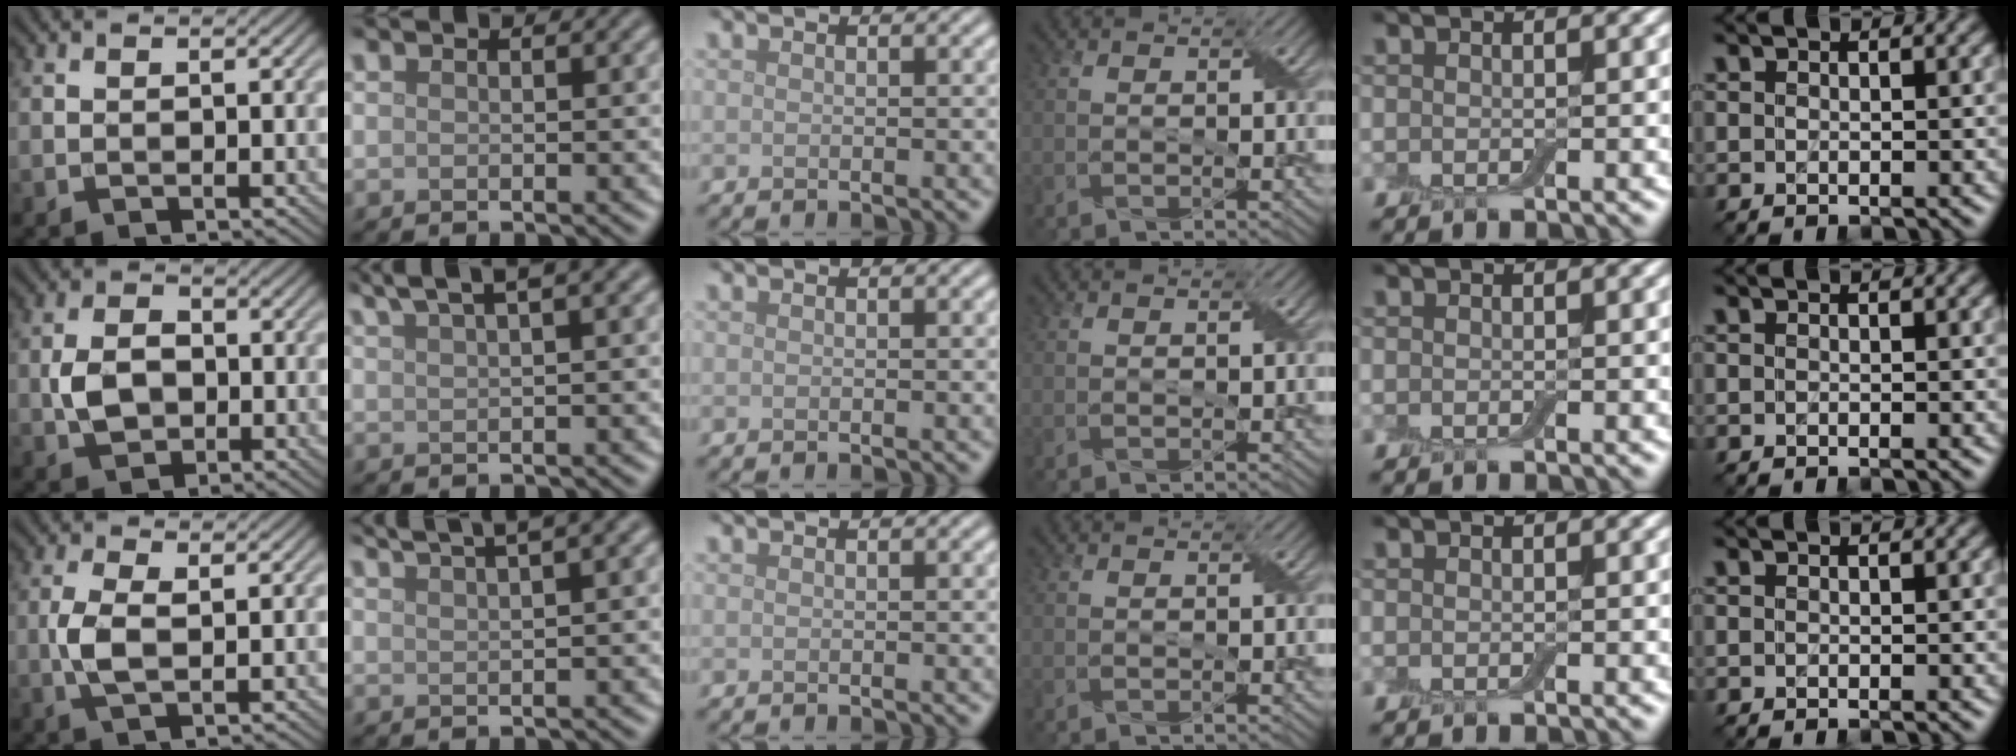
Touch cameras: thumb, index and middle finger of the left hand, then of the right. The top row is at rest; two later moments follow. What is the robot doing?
{"motion": "peel", "object": "aluminum foil"}